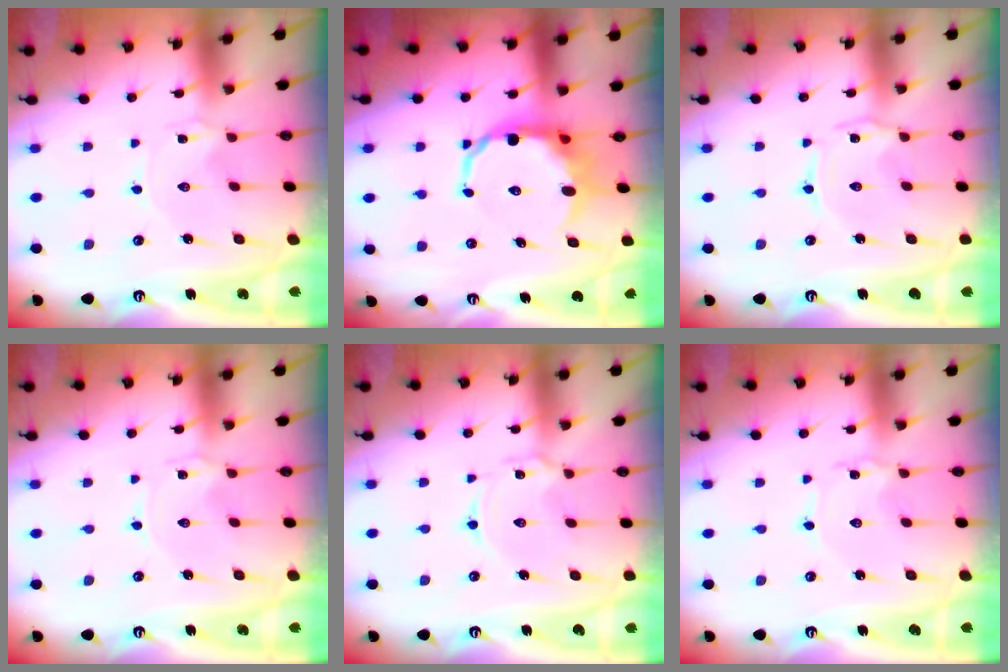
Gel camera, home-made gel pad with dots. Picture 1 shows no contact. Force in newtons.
{"total": 11.7, "press": 11.3, "slide": 2.9}
{"total": 1.0, "press": 1.0, "slide": 0.2}
{"total": 0.0}
{"total": 2.1, "press": 2.1, "slide": 0.3}
{"total": 1.2, "press": 1.2, "slide": 0.1}